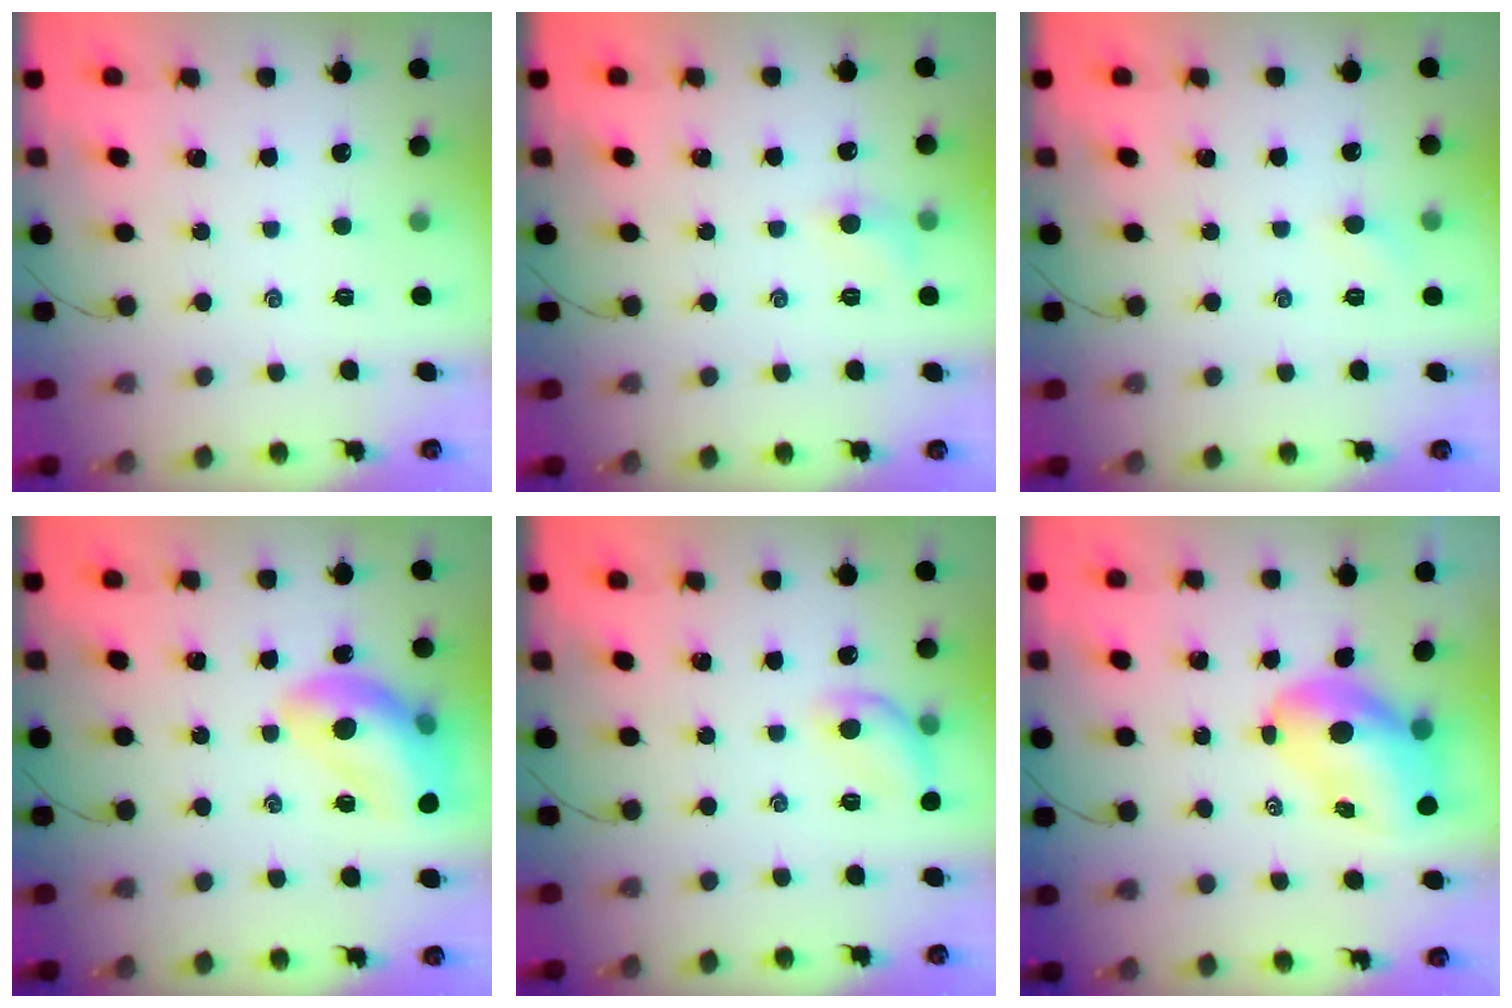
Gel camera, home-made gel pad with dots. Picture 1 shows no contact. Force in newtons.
{"total": 5.9, "press": 5.6, "slide": 2.1}
{"total": 3.7, "press": 3.6, "slide": 1.2}
{"total": 16.6, "press": 16.4, "slide": 2.3}
{"total": 9.6, "press": 9.6, "slide": 0.4}
{"total": 9.7, "press": 9.2, "slide": 3.0}